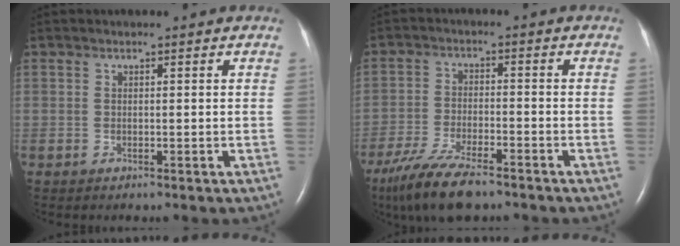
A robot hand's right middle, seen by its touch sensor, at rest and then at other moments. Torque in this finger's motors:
{"motor_torque": [0.99, -1.00, 0.33, 0.06]}